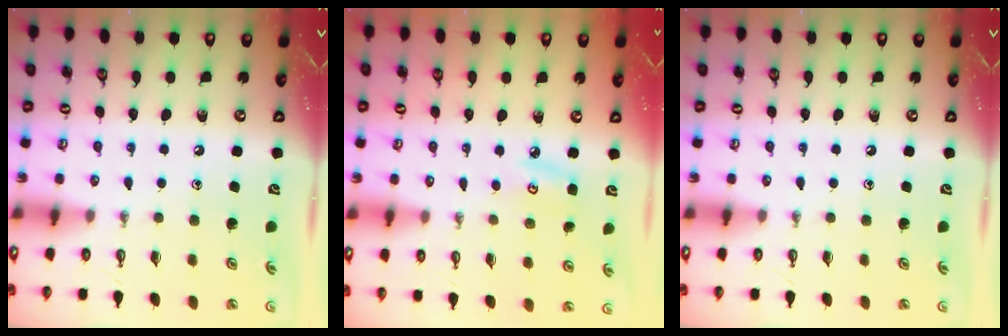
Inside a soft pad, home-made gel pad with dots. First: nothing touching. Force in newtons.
{"total": 5.6, "press": 5.6, "slide": 0.6}
{"total": 0.0}